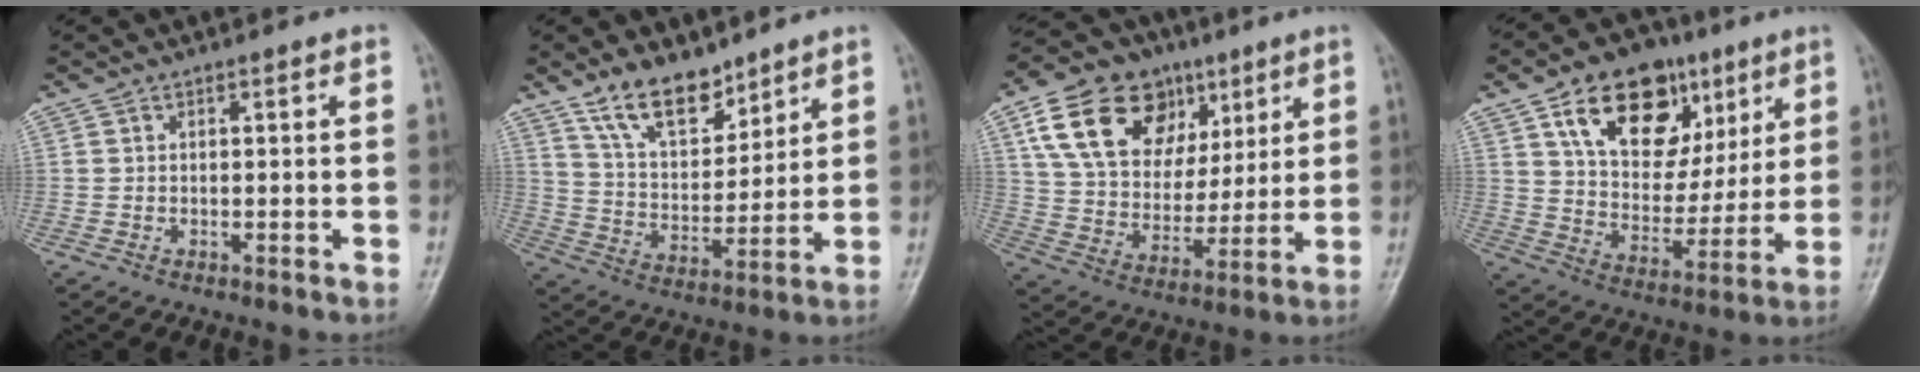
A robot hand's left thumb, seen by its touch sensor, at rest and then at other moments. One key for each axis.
{"total": 11.6, "fx": 8.6, "fy": 5.5, "fz": 5.5, "tx": -0.065, "ty": -0.061, "tz": 0.166}
{"total": 20.1, "fx": 9.2, "fy": 14.1, "fz": 11.1, "tx": -0.158, "ty": -0.012, "tz": 0.162}
{"total": 20.1, "fx": 9.8, "fy": 12.7, "fz": 12.0, "tx": -0.142, "ty": -0.025, "tz": 0.166}